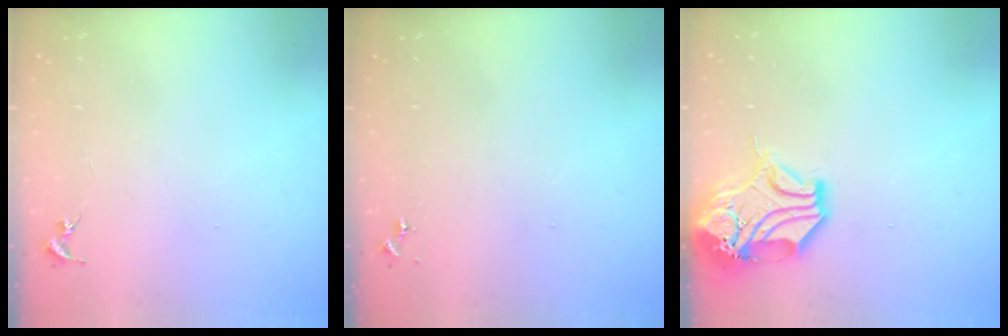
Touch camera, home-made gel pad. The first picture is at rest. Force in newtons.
{"total": 0.0}
{"total": 15.9, "press": 15.7, "slide": 2.2}